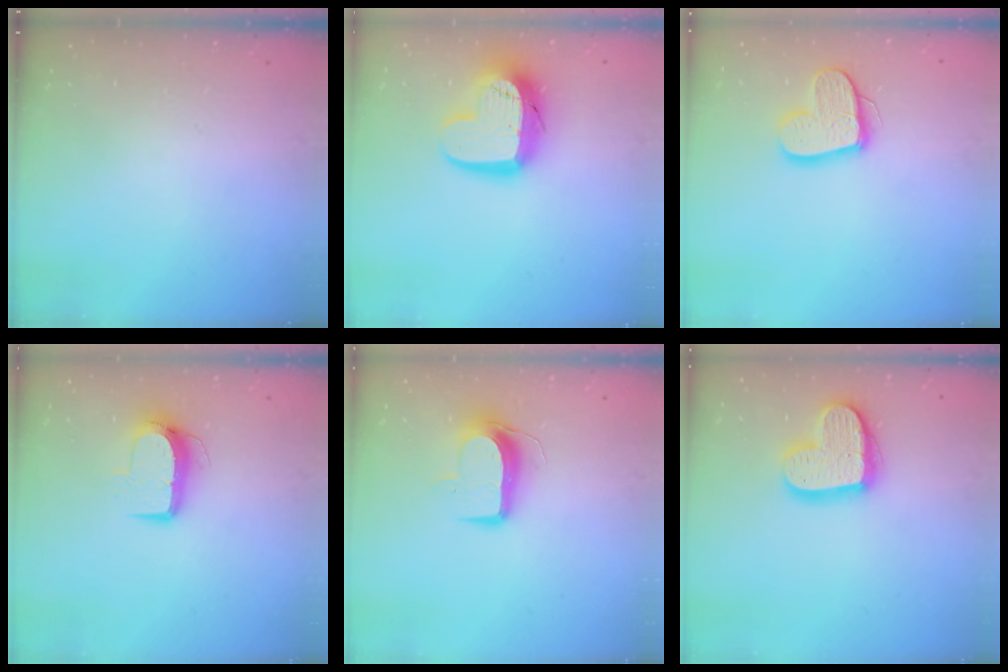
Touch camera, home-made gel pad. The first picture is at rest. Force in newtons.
{"total": 15.1, "press": 15.0, "slide": 1.2}
{"total": 12.9, "press": 12.9, "slide": 1.0}
{"total": 9.1, "press": 9.1, "slide": 0.9}
{"total": 9.5, "press": 9.5, "slide": 0.8}
{"total": 16.2, "press": 16.1, "slide": 1.5}